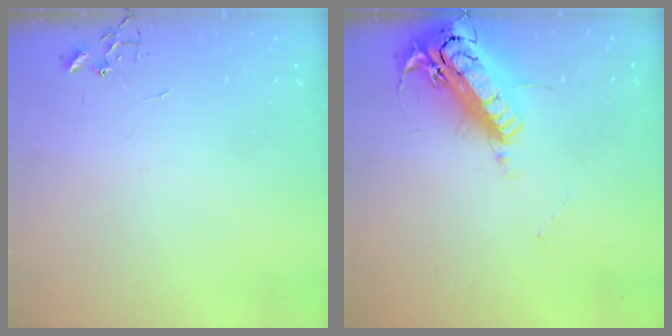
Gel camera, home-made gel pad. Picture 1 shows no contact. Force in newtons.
{"total": 21.3, "press": 20.9, "slide": 4.0}